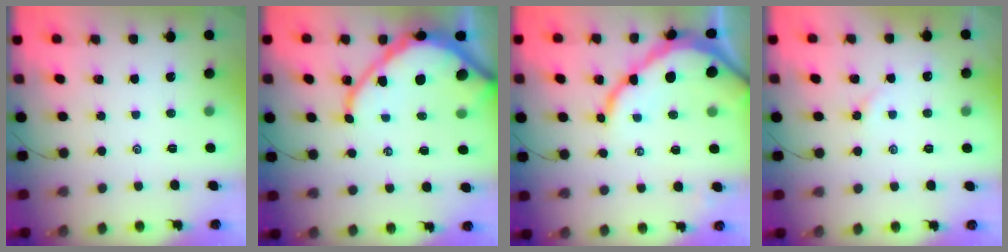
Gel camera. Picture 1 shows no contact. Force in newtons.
{"total": 14.0, "press": 14.0, "slide": 1.5}
{"total": 11.8, "press": 11.7, "slide": 1.6}
{"total": 1.7, "press": 1.6, "slide": 0.4}